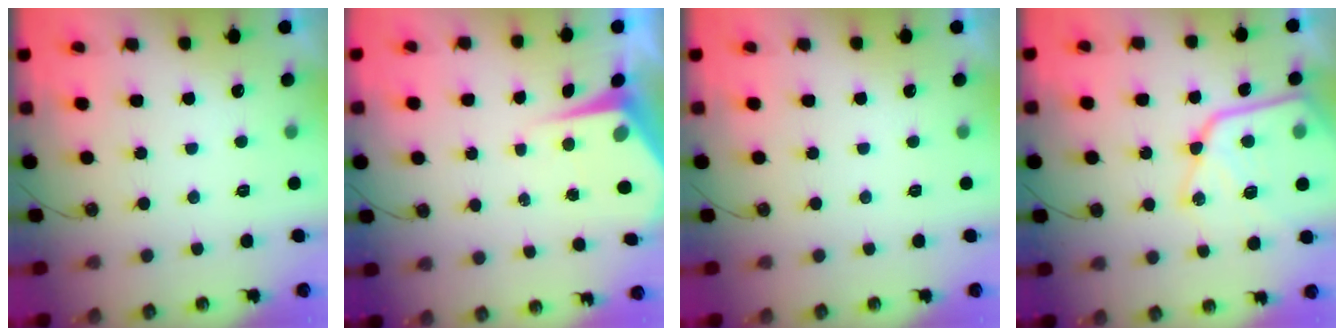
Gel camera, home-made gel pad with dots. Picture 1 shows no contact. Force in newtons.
{"total": 5.7, "press": 5.7, "slide": 0.1}
{"total": 0.0}
{"total": 18.2, "press": 18.2, "slide": 1.7}